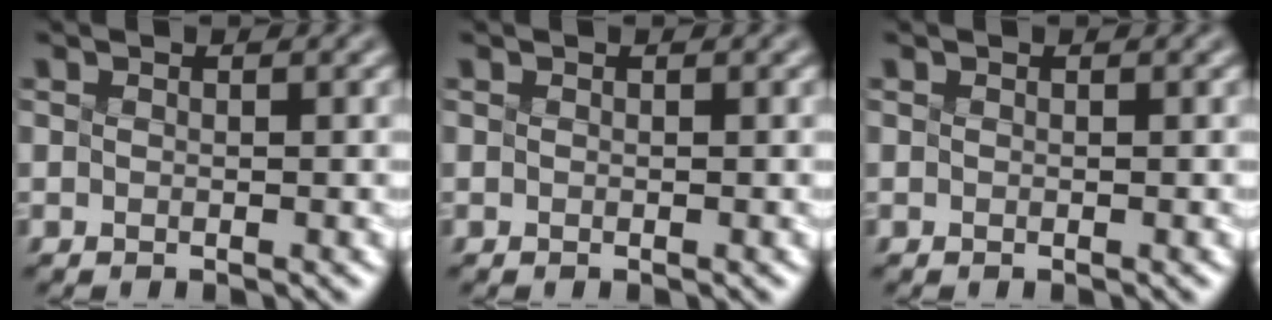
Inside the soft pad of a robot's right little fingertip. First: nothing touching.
{"total": 0.0}
{"total": 0.0}